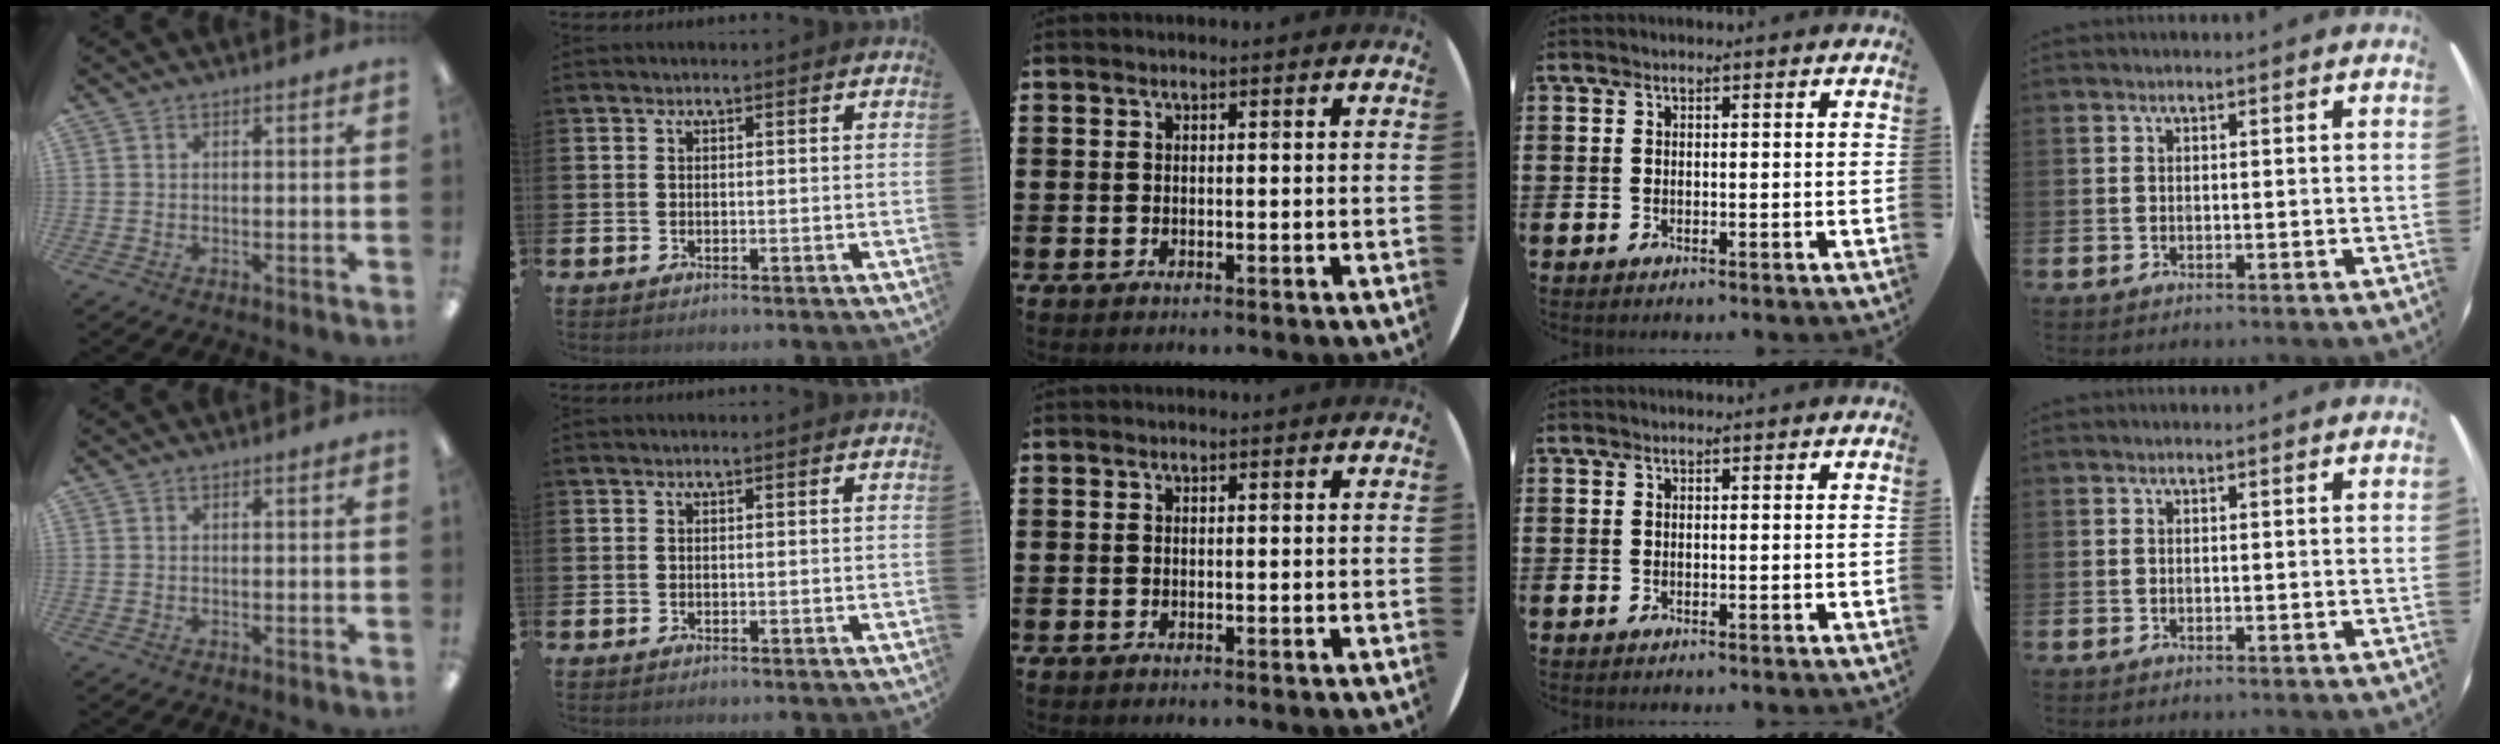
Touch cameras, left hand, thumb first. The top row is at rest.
{}